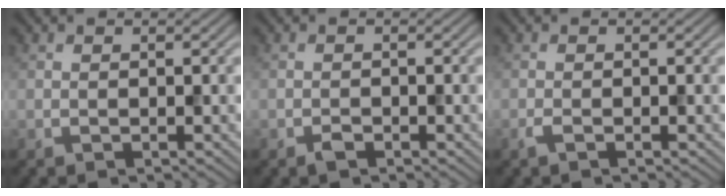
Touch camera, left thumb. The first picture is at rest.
{"total": 1.0, "force": [-0.8, 0.4, 0.4], "torque": [-0.006, 0.000, -0.015]}
{"total": 0.9, "force": [-0.6, 0.2, 0.6], "torque": [-0.015, 0.000, -0.012]}